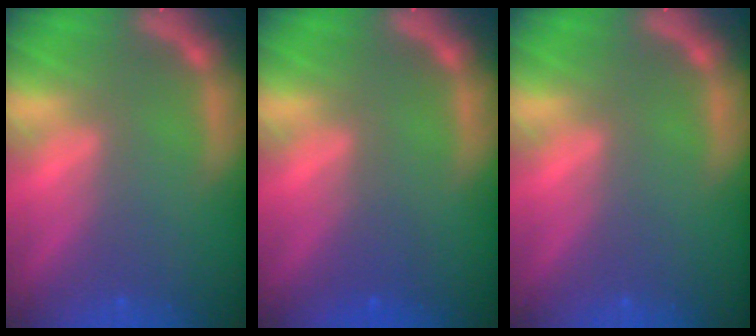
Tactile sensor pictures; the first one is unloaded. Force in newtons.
{"total": 1.5}
{"total": 0.0}